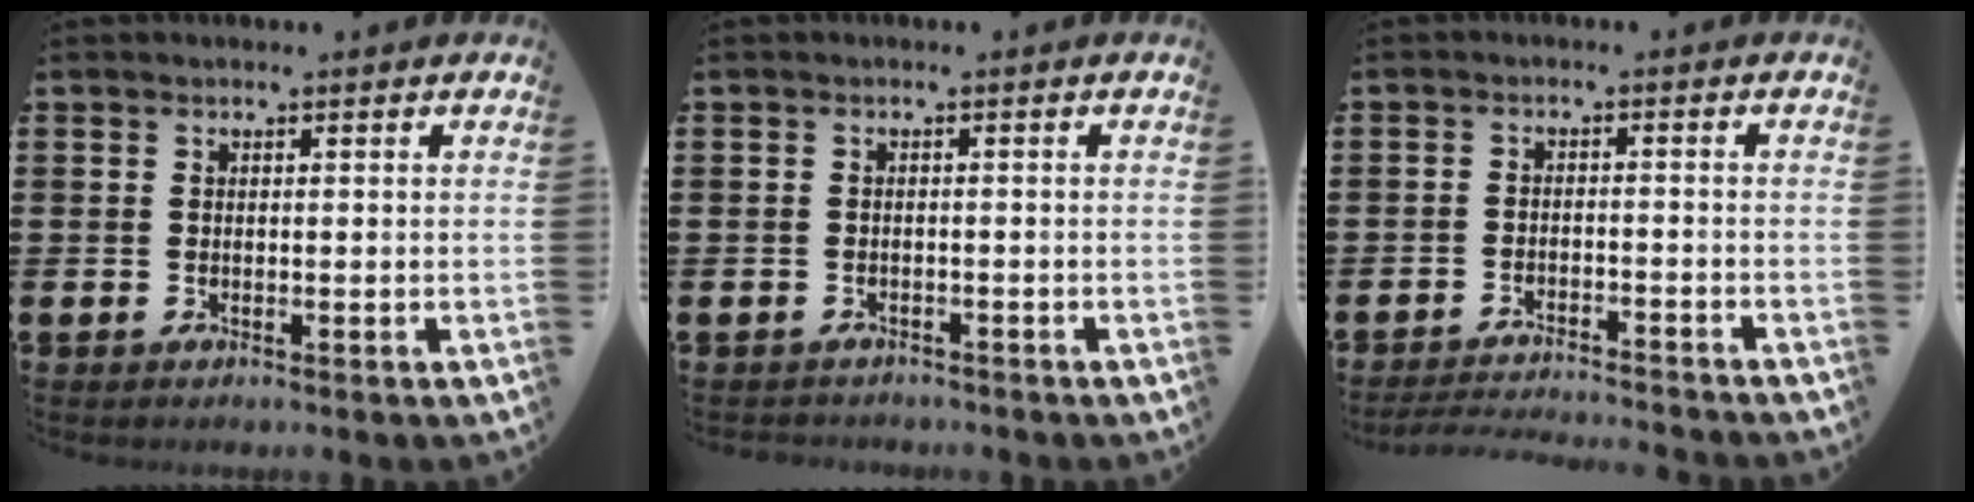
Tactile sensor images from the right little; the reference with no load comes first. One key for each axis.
{"total": 0.9, "fx": -0.8, "fy": 0.1, "fz": -0.1, "tx": 0.000, "ty": 0.001, "tz": -0.019}
{"total": 2.6, "fx": -2.6, "fy": -0.2, "fz": 0.2, "tx": -0.004, "ty": 0.002, "tz": -0.055}